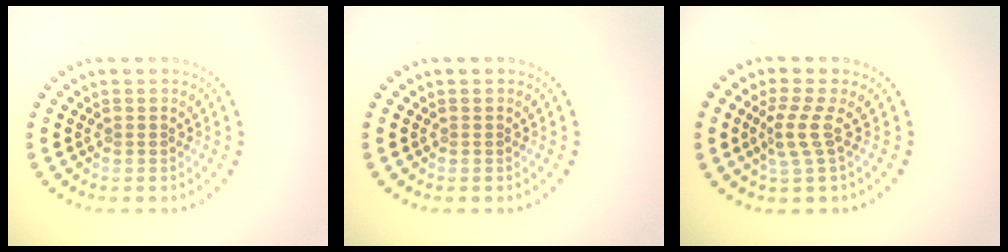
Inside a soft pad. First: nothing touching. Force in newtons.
{"total": 0.0}
{"total": 2.3, "press": 1.5, "slide": 1.7}